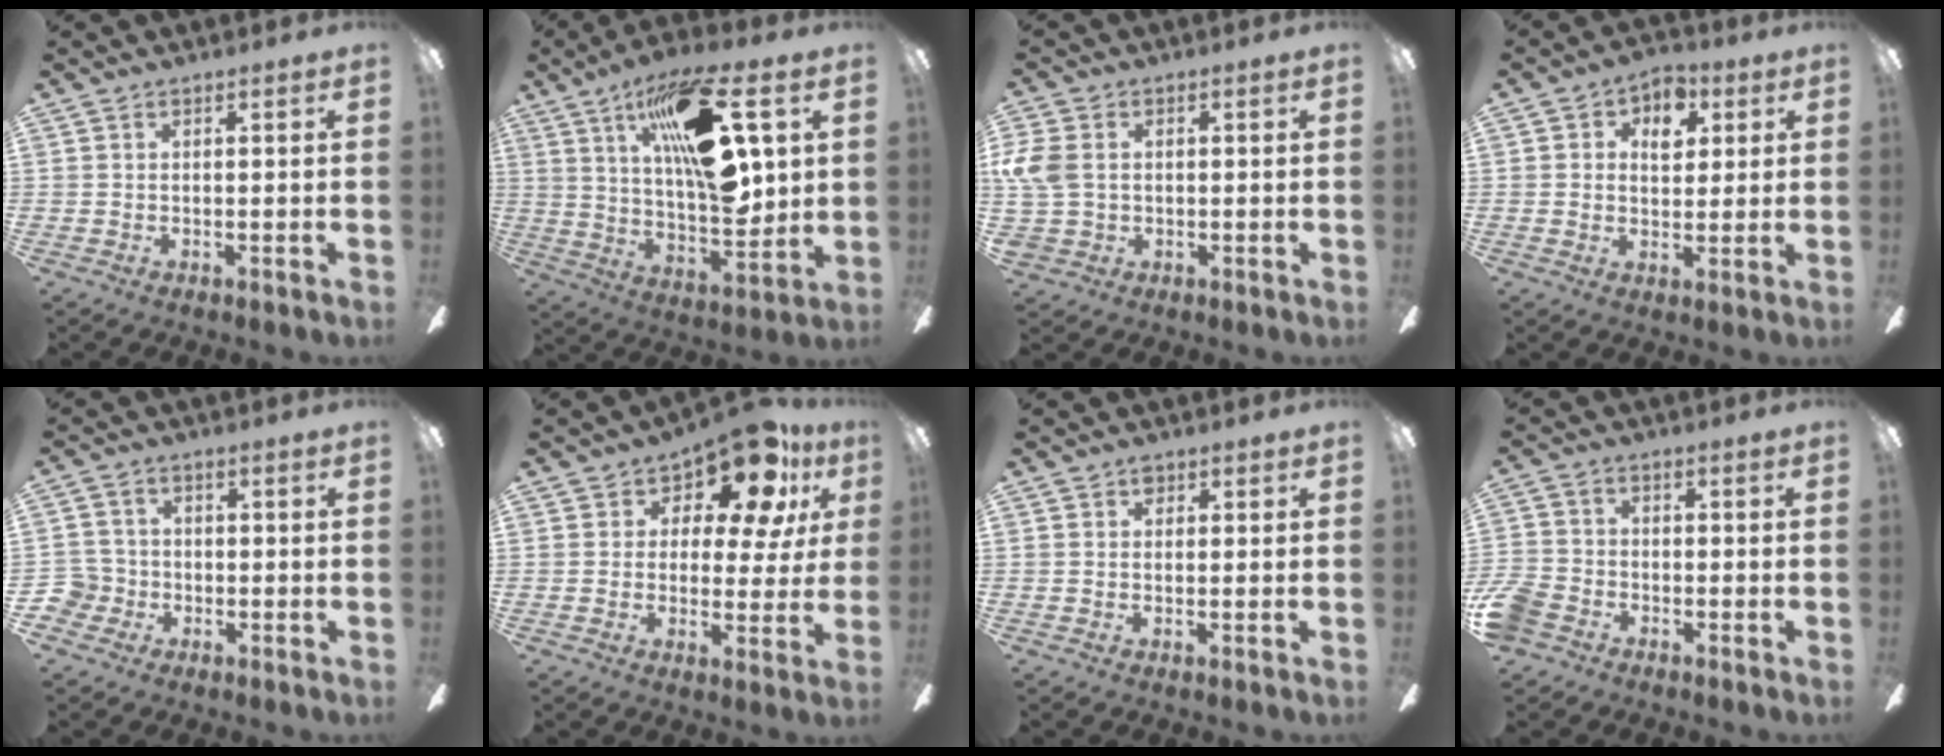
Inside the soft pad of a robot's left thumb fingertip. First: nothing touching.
{"total": 21.1, "force": [9.4, 7.4, 17.4], "torque": [-0.285, -0.045, 0.143]}
{"total": 8.5, "force": [0.9, 6.7, 5.1], "torque": [-0.129, 0.011, 0.021]}
{"total": 7.2, "force": [2.6, 5.1, 4.3], "torque": [-0.047, -0.001, 0.039]}
{"total": 4.9, "force": [-1.5, 4.6, 0.9], "torque": [-0.036, 0.018, -0.029]}
{"total": 12.9, "force": [8.6, 5.6, 7.8], "torque": [-0.128, -0.056, 0.149]}
{"total": 1.6, "force": [0.7, 1.2, 0.8], "torque": [-0.001, -0.003, 0.009]}
{"total": 6.7, "force": [-3.9, 4.6, 2.8], "torque": [-0.071, 0.021, -0.077]}